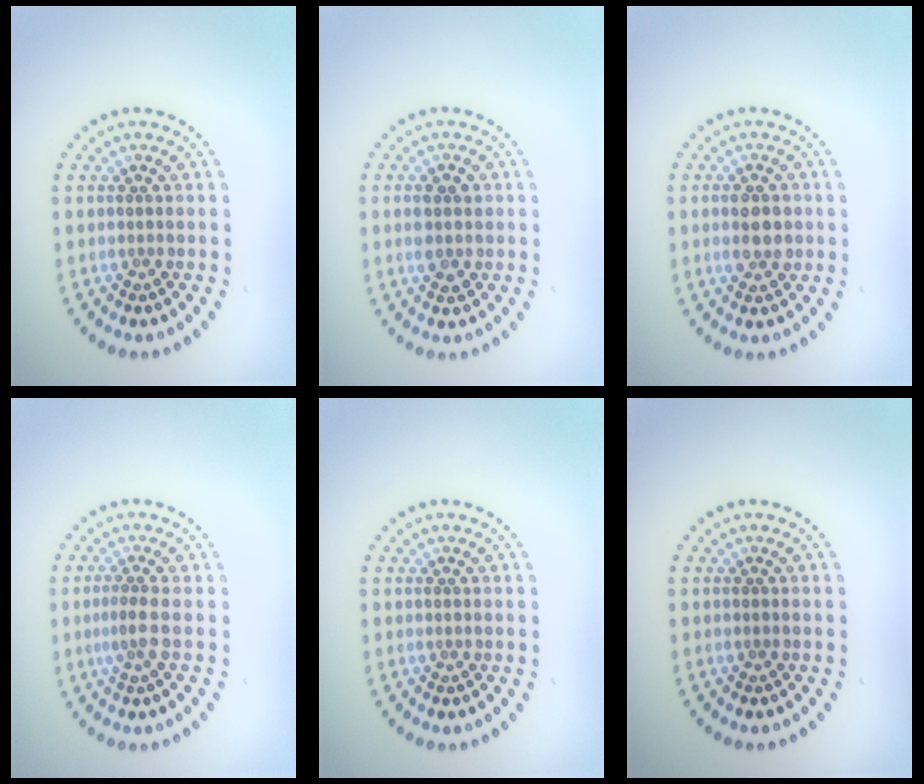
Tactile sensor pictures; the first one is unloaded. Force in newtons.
{"total": 2.1, "press": 2.1, "slide": 0.1}
{"total": 2.9, "press": 2.9, "slide": 0.2}
{"total": 1.7, "press": 1.2, "slide": 1.2}
{"total": 0.0}
{"total": 0.0}